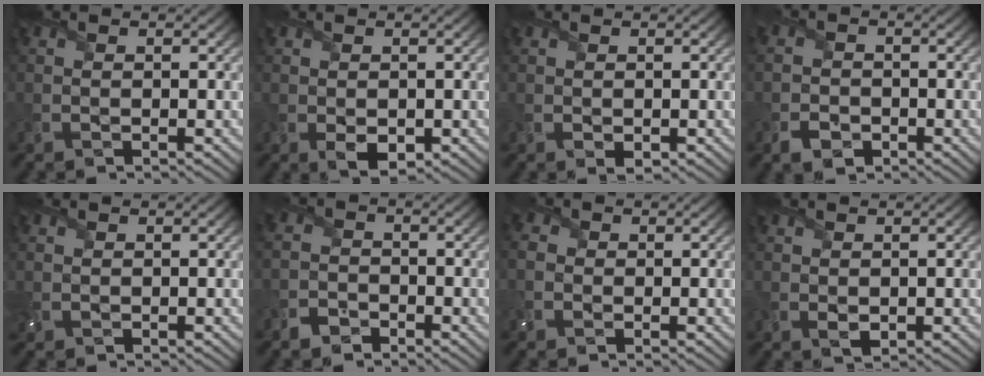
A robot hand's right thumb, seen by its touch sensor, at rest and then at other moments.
{"total": 2.0, "force": [-0.5, 1.3, 1.5], "torque": [-0.034, -0.007, -0.006]}
{"total": 0.8, "force": [-0.1, 0.5, 0.6], "torque": [-0.013, -0.003, 0.001]}
{"total": 2.6, "force": [-1.6, 1.8, 0.9], "torque": [-0.024, -0.003, -0.038]}
{"total": 0.9, "force": [0.2, 0.8, 0.5], "torque": [-0.017, 0.001, 0.005]}
{"total": 2.5, "force": [-2.0, 1.3, 0.5], "torque": [-0.016, 0.002, -0.051]}
{"total": 2.4, "force": [-0.4, 2.1, 1.0], "torque": [-0.038, 0.004, -0.011]}
{"total": 1.2, "force": [0.1, 0.8, 0.9], "torque": [-0.023, -0.003, 0.004]}